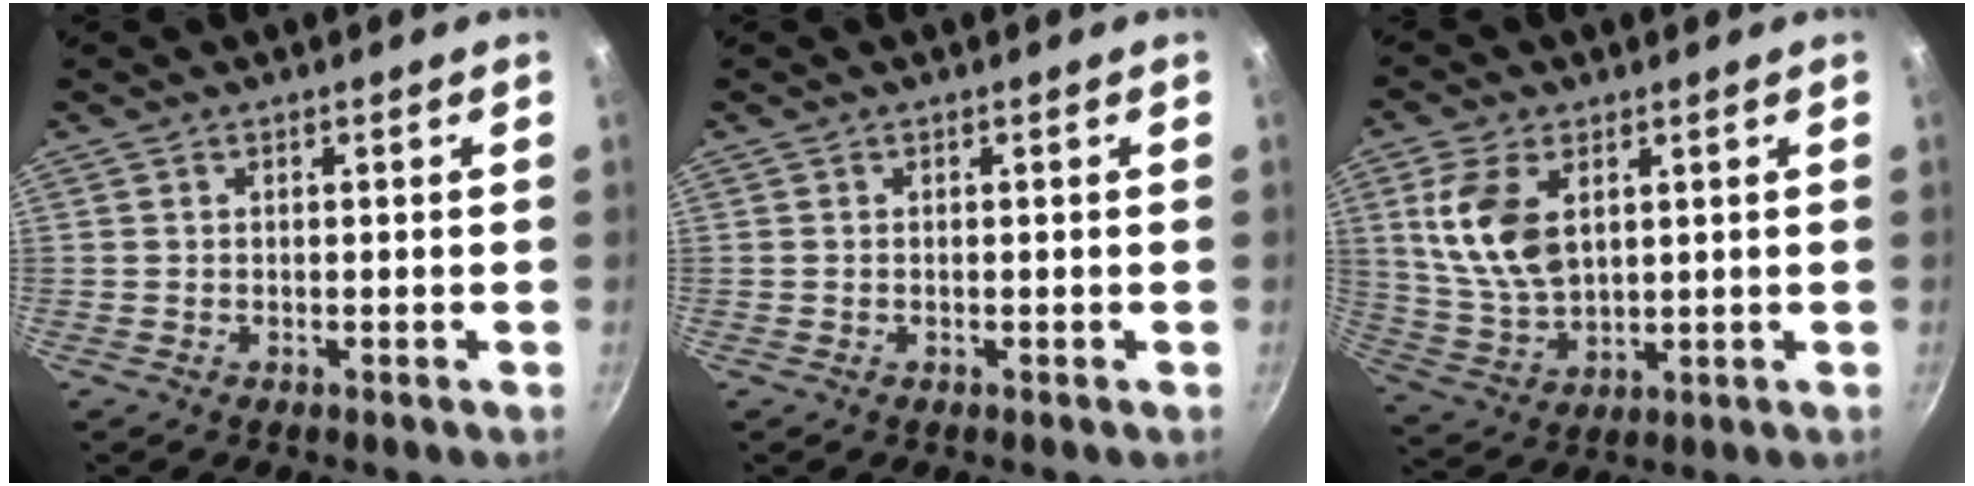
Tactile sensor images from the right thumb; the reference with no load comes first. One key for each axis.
{"total": 0.0}
{"total": 12.1, "fx": 3.5, "fy": 7.1, "fz": 9.1, "tx": -0.172, "ty": -0.020, "tz": 0.077}